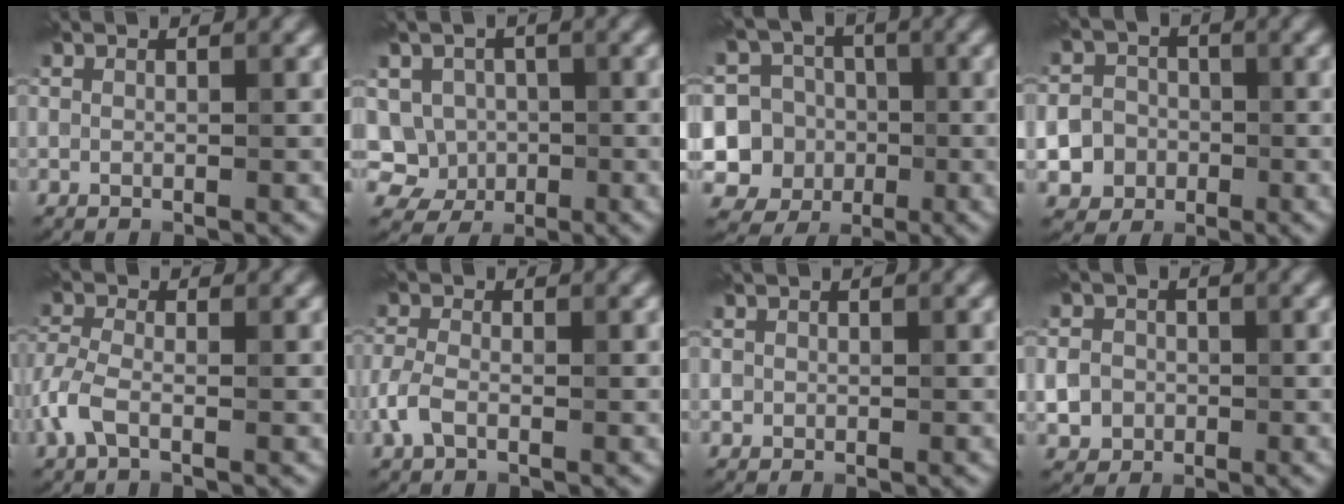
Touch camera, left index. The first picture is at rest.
{"total": 4.7, "force": [-0.3, 4.5, 1.4], "torque": [-0.015, 0.013, -0.027]}
{"total": 8.7, "force": [-1.7, 8.3, 2.0], "torque": [-0.031, 0.006, -0.053]}
{"total": 8.9, "force": [-3.2, 8.0, 2.3], "torque": [-0.041, -0.018, -0.088]}
{"total": 3.0, "force": [-1.3, 1.4, 2.3], "torque": [-0.060, 0.004, -0.040]}
{"total": 2.4, "force": [-1.1, 1.3, 1.7], "torque": [-0.041, 0.003, -0.031]}
{"total": 0.6, "force": [0.0, 0.6, 0.0], "torque": [0.007, -0.003, -0.002]}
{"total": 4.7, "force": [-1.0, 4.3, 1.5], "torque": [-0.008, 0.001, -0.038]}